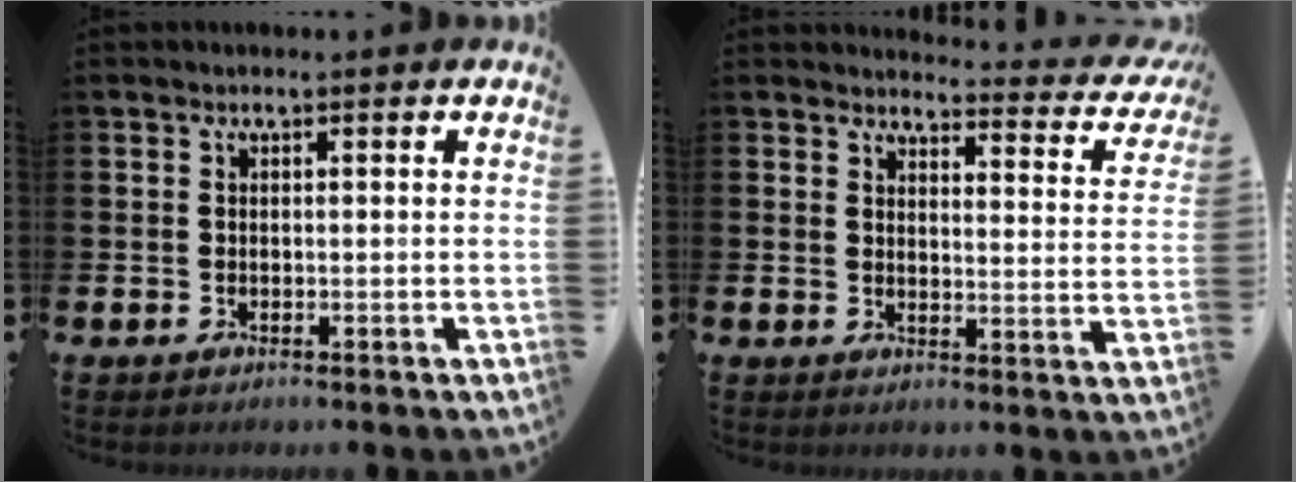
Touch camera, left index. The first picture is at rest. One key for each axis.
{"total": 3.2, "fx": 3.0, "fy": 0.7, "fz": 0.7, "tx": -0.008, "ty": -0.036, "tz": 0.042}